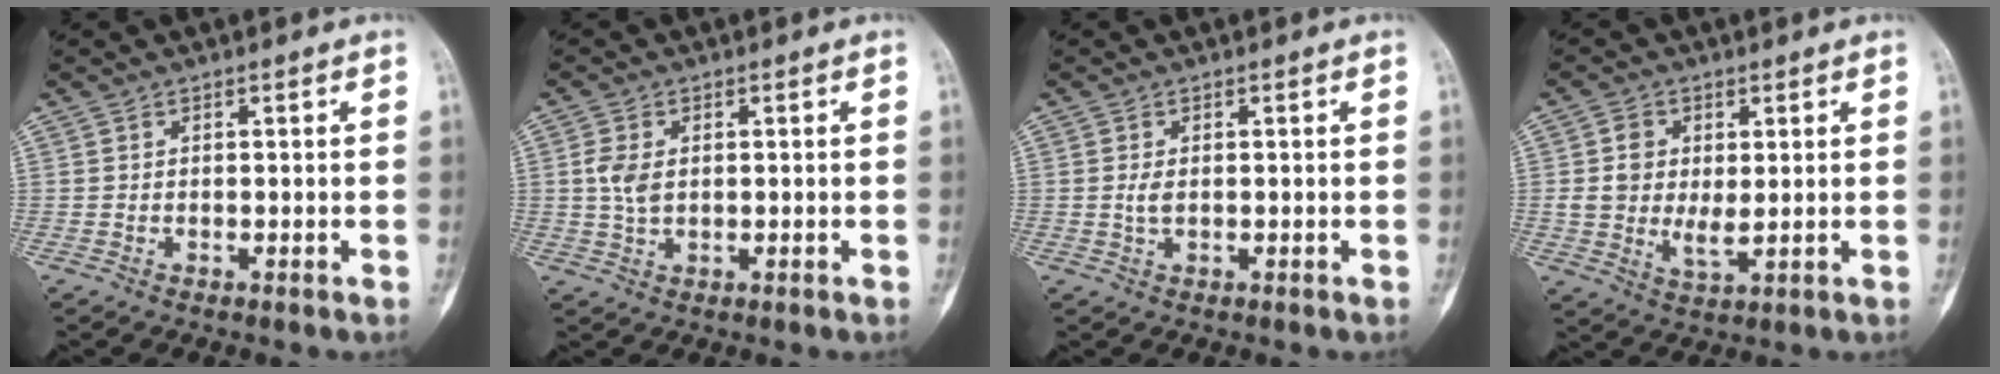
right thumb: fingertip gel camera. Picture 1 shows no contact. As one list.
[{"total": 3.9, "force": [0.5, 2.5, 3.0], "torque": [-0.063, 0.002, 0.010]}, {"total": 1.5, "force": [0.0, 0.8, 1.3], "torque": [-0.030, -0.002, 0.001]}, {"total": 6.8, "force": [1.0, 4.5, 4.9], "torque": [-0.073, -0.012, 0.021]}]